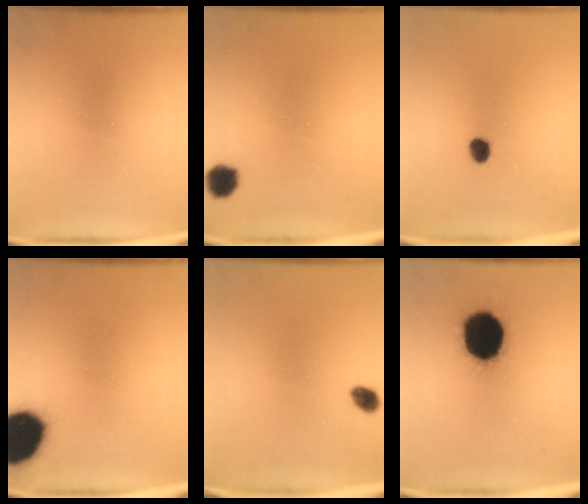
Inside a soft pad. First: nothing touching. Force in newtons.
{"total": 3.9}
{"total": 2.8}
{"total": 19.0}
{"total": 2.2}
{"total": 17.8}